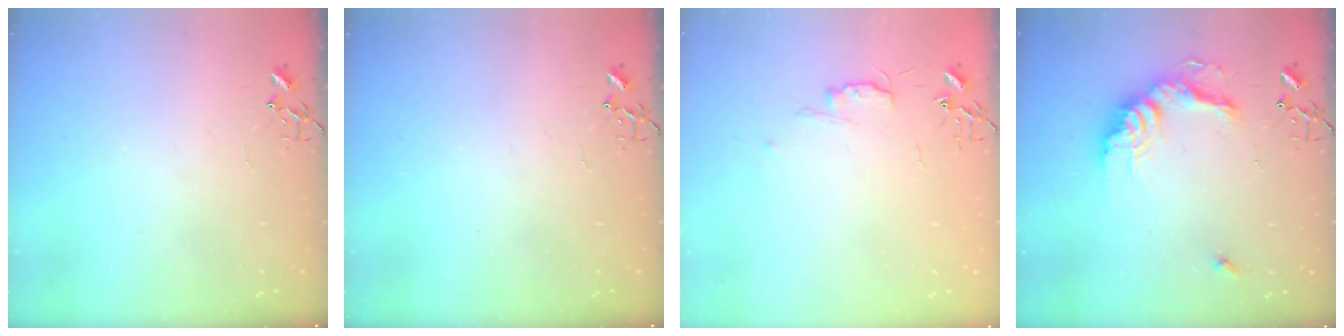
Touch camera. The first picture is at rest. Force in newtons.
{"total": 0.0}
{"total": 5.8, "press": 5.7, "slide": 0.7}
{"total": 17.3, "press": 17.2, "slide": 1.5}